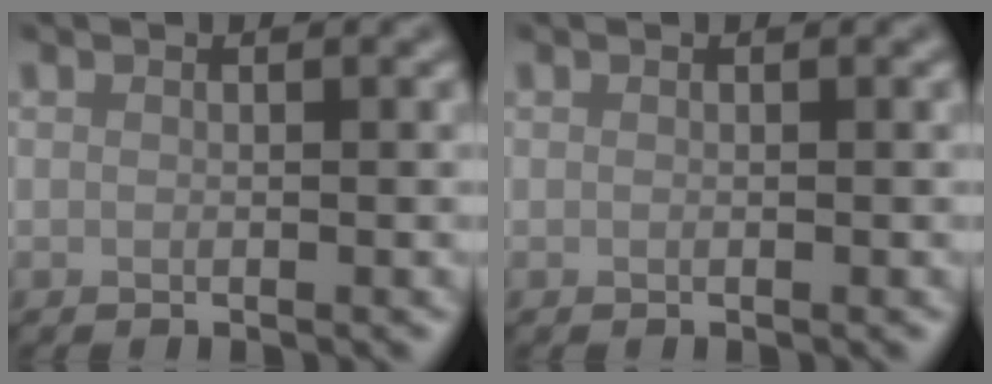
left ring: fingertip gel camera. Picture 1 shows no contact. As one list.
[{"total": 0.0}]